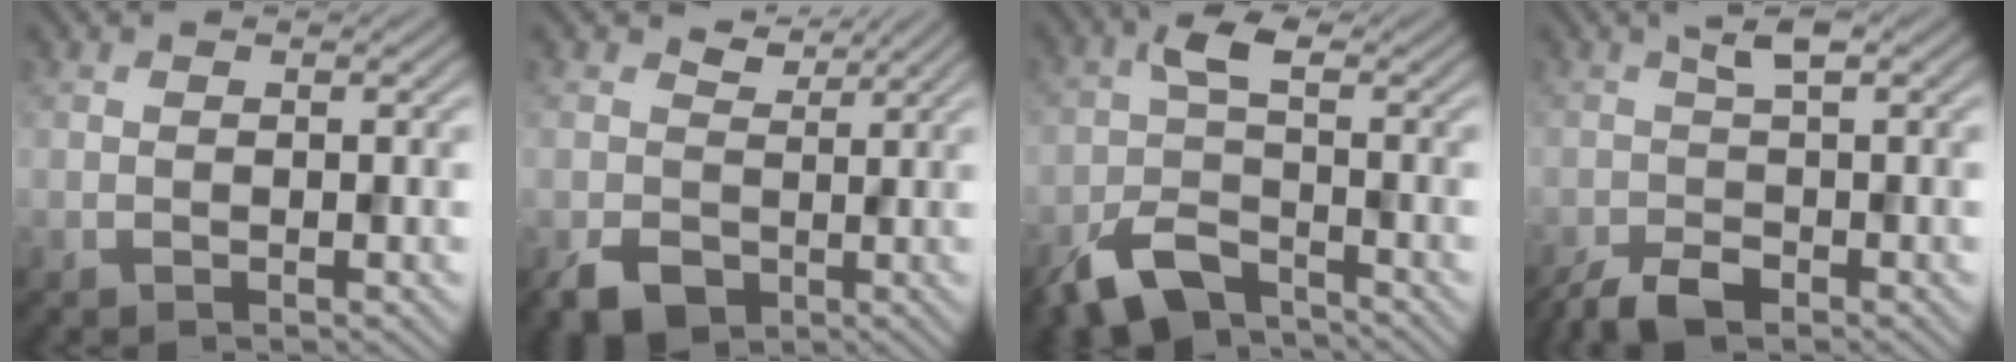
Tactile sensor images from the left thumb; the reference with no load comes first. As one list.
[{"total": 5.4, "force": [0.0, 4.6, 2.9], "torque": [-0.059, -0.017, 0.000]}, {"total": 6.9, "force": [-4.3, 3.0, 4.5], "torque": [-0.088, 0.000, -0.093]}, {"total": 4.0, "force": [-1.8, 1.3, 3.3], "torque": [-0.070, -0.001, -0.041]}]